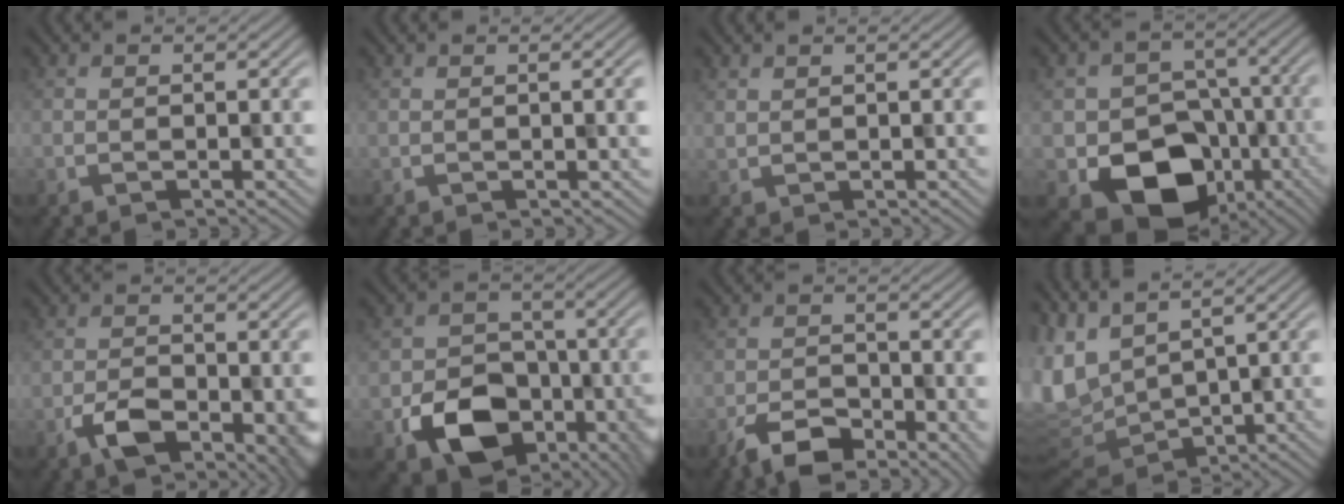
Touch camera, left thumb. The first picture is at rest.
{"total": 1.9, "force": [0.3, 0.4, 1.8], "torque": [-0.024, 0.006, 0.001]}
{"total": 1.0, "force": [0.9, 0.4, -0.2], "torque": [0.001, -0.003, 0.018]}
{"total": 14.2, "force": [-5.0, 11.1, 7.2], "torque": [-0.109, -0.042, -0.070]}
{"total": 6.3, "force": [-2.6, 3.6, 4.5], "torque": [-0.075, -0.009, -0.042]}
{"total": 11.0, "force": [-4.2, 8.3, 6.0], "torque": [-0.112, -0.030, -0.067]}
{"total": 6.6, "force": [-4.0, 3.3, 4.0], "torque": [-0.062, -0.008, -0.075]}
{"total": 11.3, "force": [3.1, 6.6, 8.6], "torque": [-0.228, -0.012, 0.114]}